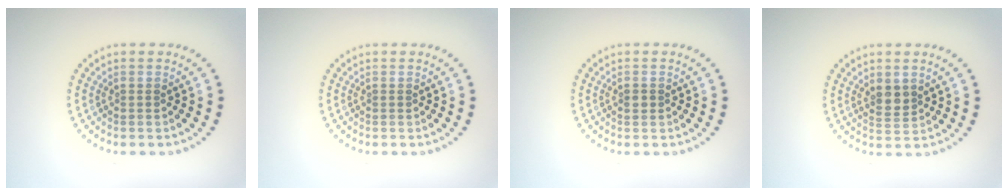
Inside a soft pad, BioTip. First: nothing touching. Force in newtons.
{"total": 0.0}
{"total": 1.0, "press": 1.0, "slide": 0.2}
{"total": 1.9, "press": 1.7, "slide": 0.8}